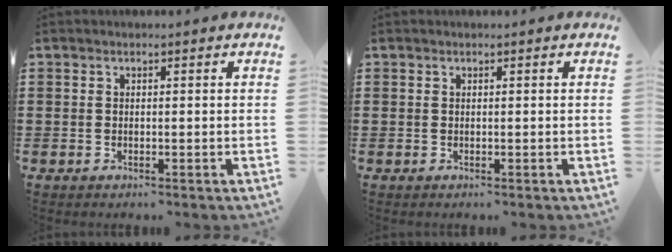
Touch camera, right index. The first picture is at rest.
{"total": 0.0}